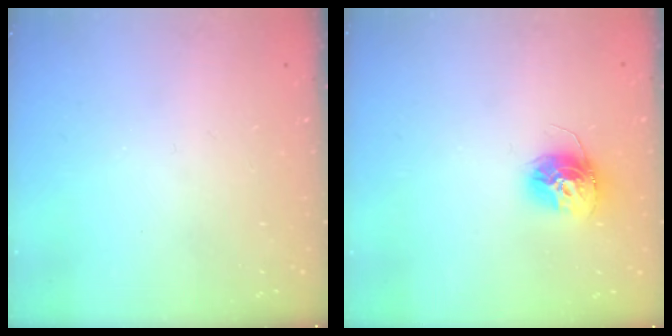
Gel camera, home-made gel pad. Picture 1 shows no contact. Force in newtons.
{"total": 12.4, "press": 12.4, "slide": 1.0}